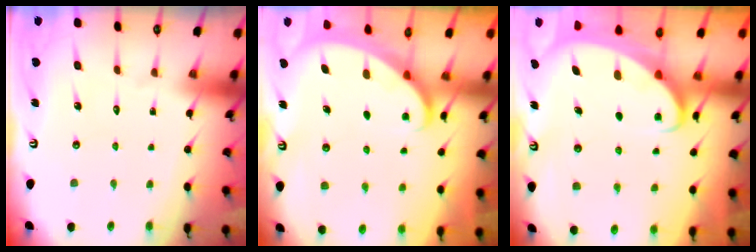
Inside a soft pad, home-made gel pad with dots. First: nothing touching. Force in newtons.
{"total": 2.1, "press": 2.1, "slide": 0.0}
{"total": 3.0, "press": 3.0, "slide": 0.4}